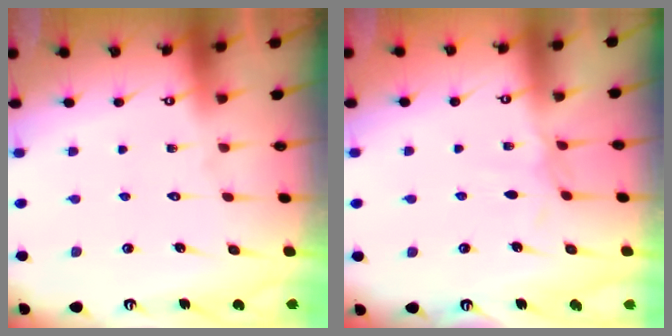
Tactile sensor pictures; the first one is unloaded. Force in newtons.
{"total": 2.0, "press": 2.0, "slide": 0.5}